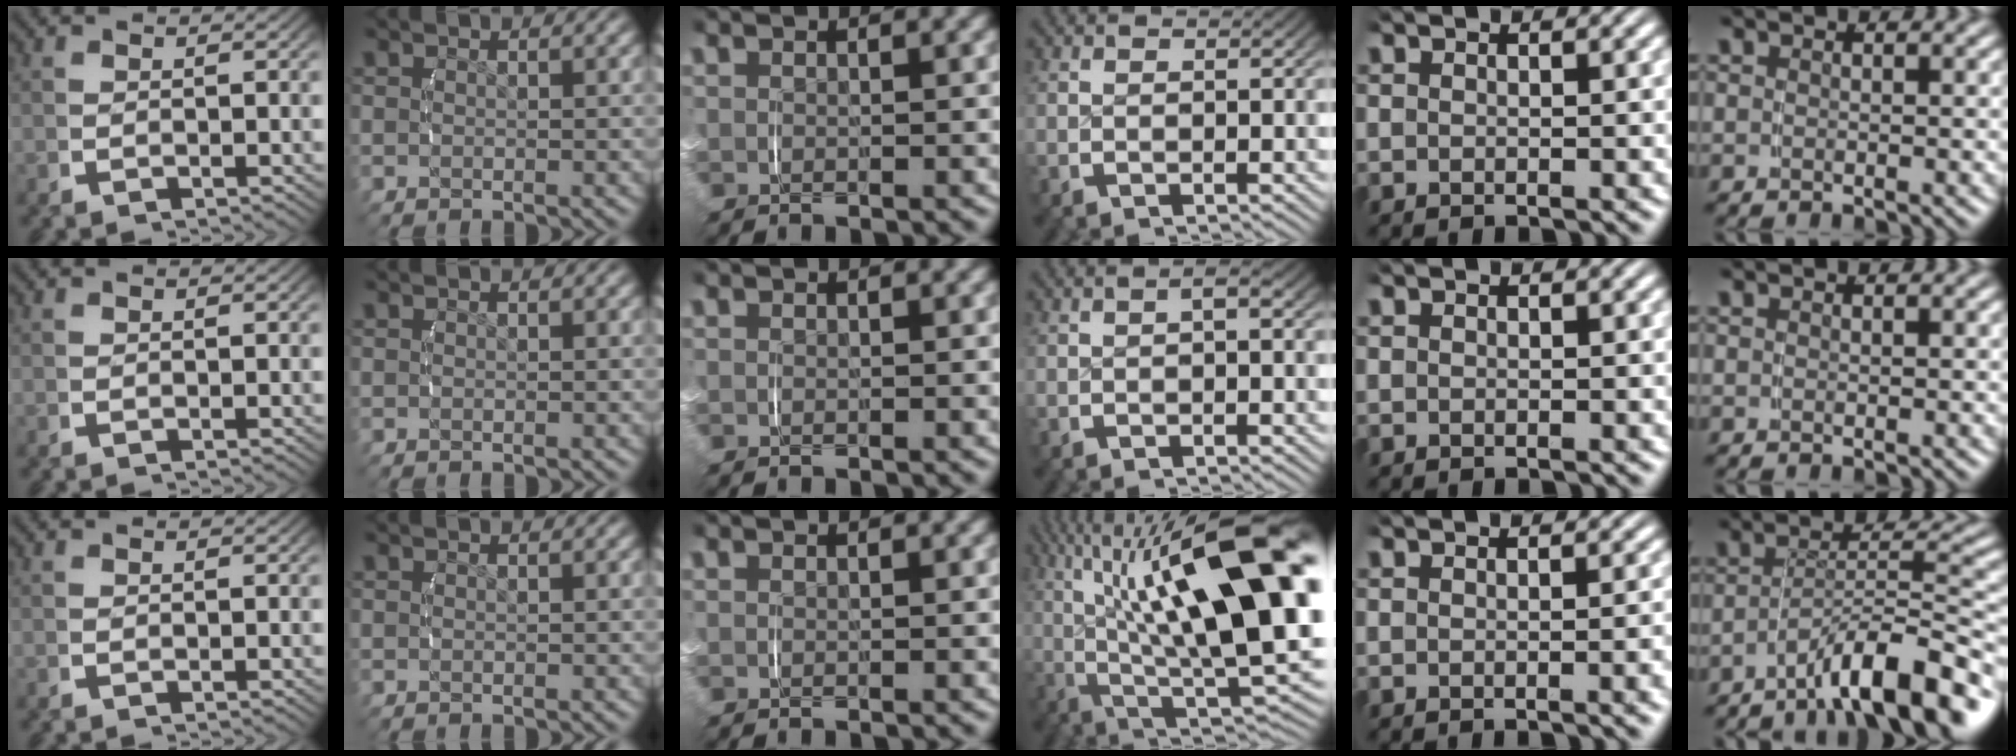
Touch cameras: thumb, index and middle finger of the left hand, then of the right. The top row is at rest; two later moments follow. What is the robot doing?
{"motion": "lift_and_place", "object": "dispenser bottle"}